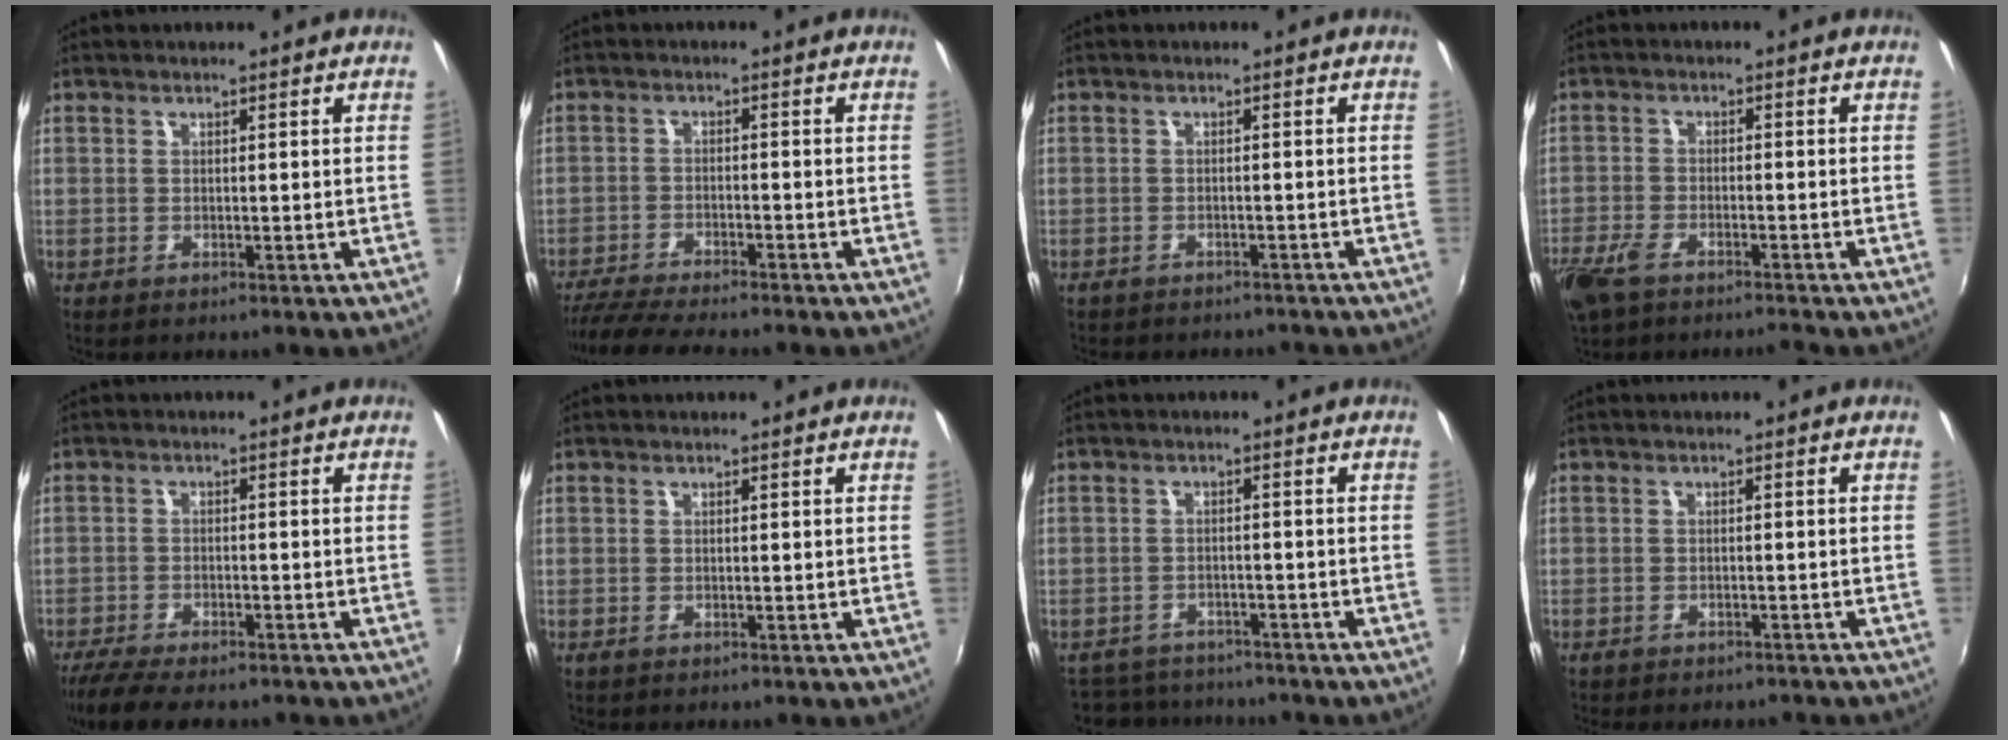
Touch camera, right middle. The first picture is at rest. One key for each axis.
{"total": 9.9, "fx": -8.9, "fy": 0.3, "fz": 4.3, "tx": -0.106, "ty": -0.025, "tz": -0.152}
{"total": 5.8, "fx": -5.2, "fy": 1.6, "fz": 1.9, "tx": -0.048, "ty": -0.013, "tz": -0.071}
{"total": 7.4, "fx": -5.6, "fy": 2.1, "fz": 4.3, "tx": -0.117, "ty": -0.024, "tz": -0.110}
{"total": 10.3, "fx": -8.6, "fy": 2.3, "fz": 5.2, "tx": -0.123, "ty": -0.034, "tz": -0.145}
{"total": 0.0}
{"total": 9.2, "fx": -8.3, "fy": 3.4, "fz": 2.0, "tx": -0.058, "ty": -0.001, "tz": -0.124}
{"total": 5.4, "fx": -4.8, "fy": 1.6, "fz": 2.0, "tx": -0.048, "ty": -0.014, "tz": -0.064}